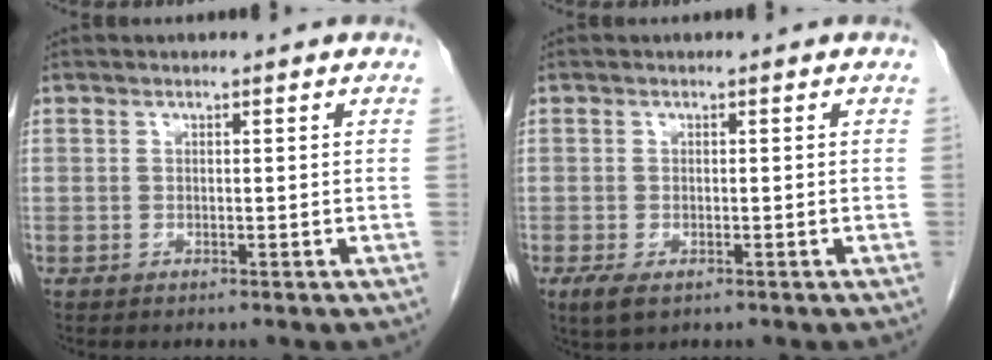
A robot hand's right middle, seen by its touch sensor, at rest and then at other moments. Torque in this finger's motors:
{"motor_torque": [0.74, -0.47, 0.03, 0.04]}